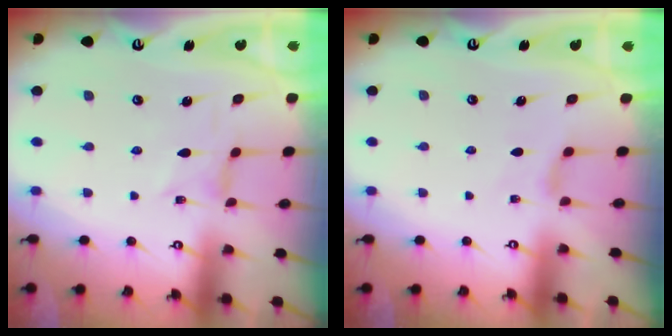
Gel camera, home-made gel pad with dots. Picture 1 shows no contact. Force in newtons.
{"total": 2.7, "press": 2.7, "slide": 0.6}